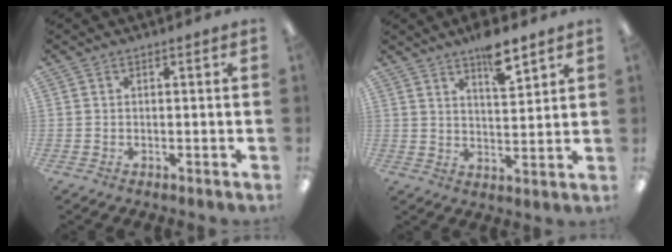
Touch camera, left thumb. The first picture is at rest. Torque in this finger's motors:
{"motor_torque": [0.82, 0.46, 0.00, 0.00, 0.07]}